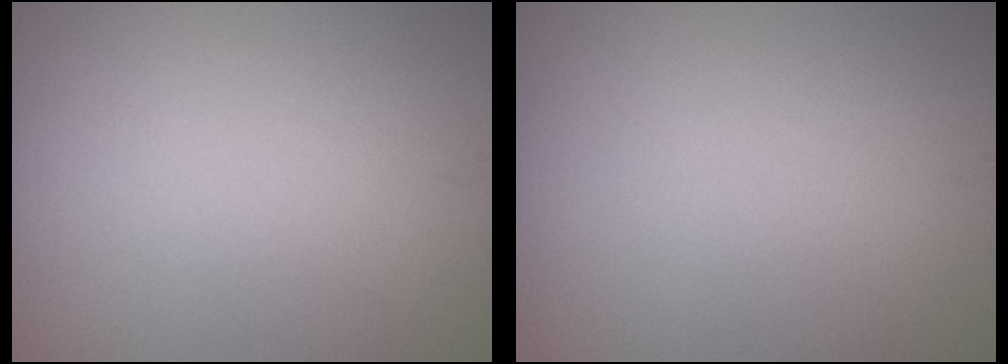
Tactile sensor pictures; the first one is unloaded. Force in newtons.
{"total": 0.0}